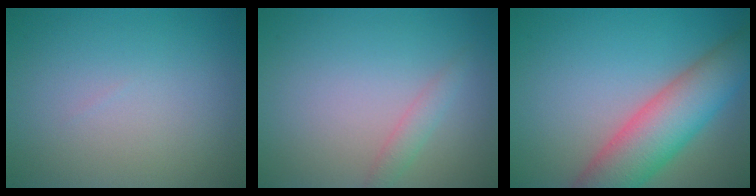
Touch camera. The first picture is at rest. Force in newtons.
{"total": 1.5, "press": 1.5, "slide": 0.0}
{"total": 8.3, "press": 8.3, "slide": 0.5}